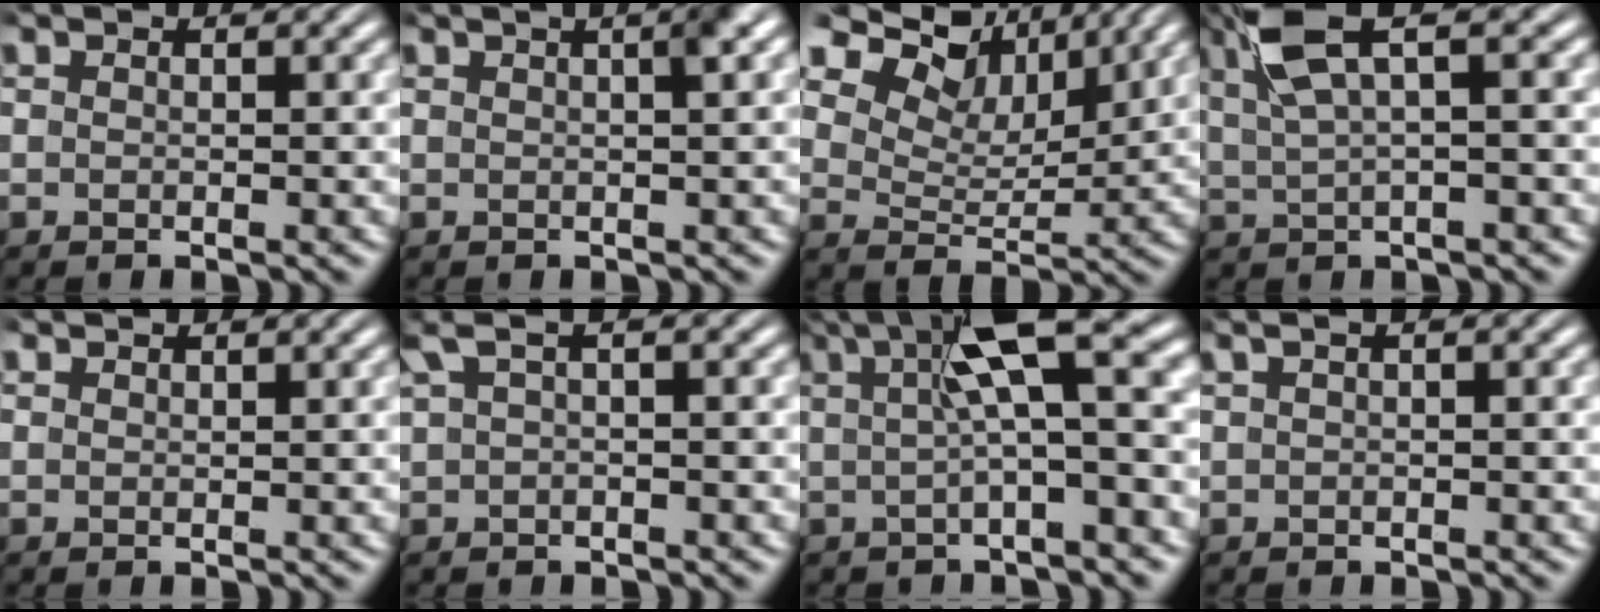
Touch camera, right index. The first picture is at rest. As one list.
[{"total": 3.0, "force": [1.1, 0.5, 2.8], "torque": [-0.026, 0.013, 0.013]}, {"total": 10.2, "force": [5.1, 6.7, 5.7], "torque": [-0.116, 0.007, 0.072]}, {"total": 7.1, "force": [3.5, 2.6, 5.7], "torque": [-0.101, 0.014, 0.057]}, {"total": 0.8, "force": [0.6, -0.4, -0.1], "torque": [0.011, -0.003, 0.018]}, {"total": 3.4, "force": [1.7, 1.3, 2.6], "torque": [-0.052, 0.022, 0.028]}, {"total": 7.7, "force": [2.4, 1.2, 7.2], "torque": [-0.089, 0.026, 0.031]}, {"total": 1.9, "force": [1.0, 0.6, 1.5], "torque": [-0.014, 0.022, 0.009]}]